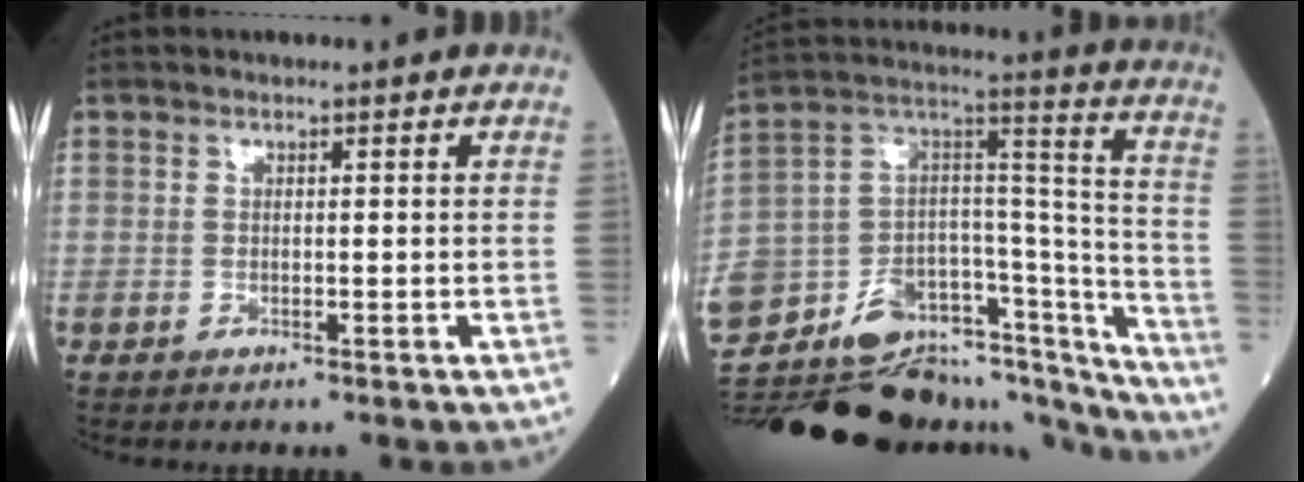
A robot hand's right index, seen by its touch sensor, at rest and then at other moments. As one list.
[{"total": 40.0, "force": [-34.7, 9.5, 17.5], "torque": [-0.283, -0.009, -0.500]}]